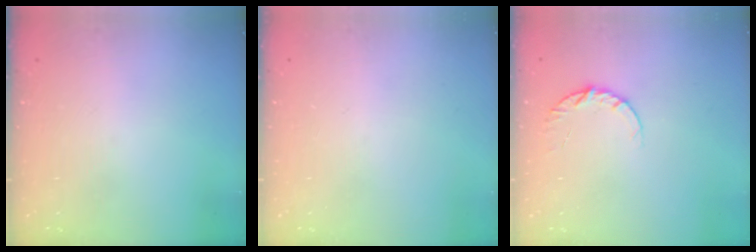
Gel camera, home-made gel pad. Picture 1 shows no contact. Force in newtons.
{"total": 0.0}
{"total": 6.3, "press": 6.3, "slide": 0.6}